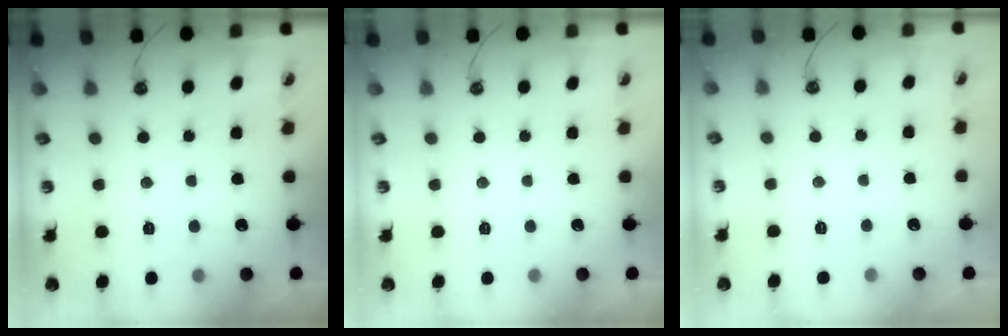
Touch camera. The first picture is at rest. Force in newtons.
{"total": 0.0}
{"total": 0.5, "press": 0.5, "slide": 0.2}